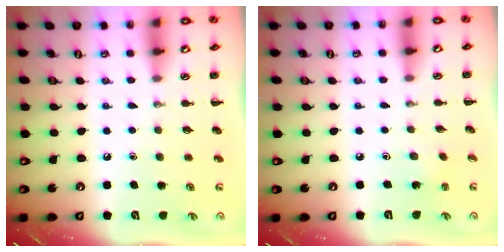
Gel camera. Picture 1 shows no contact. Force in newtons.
{"total": 1.1, "press": 1.0, "slide": 0.5}